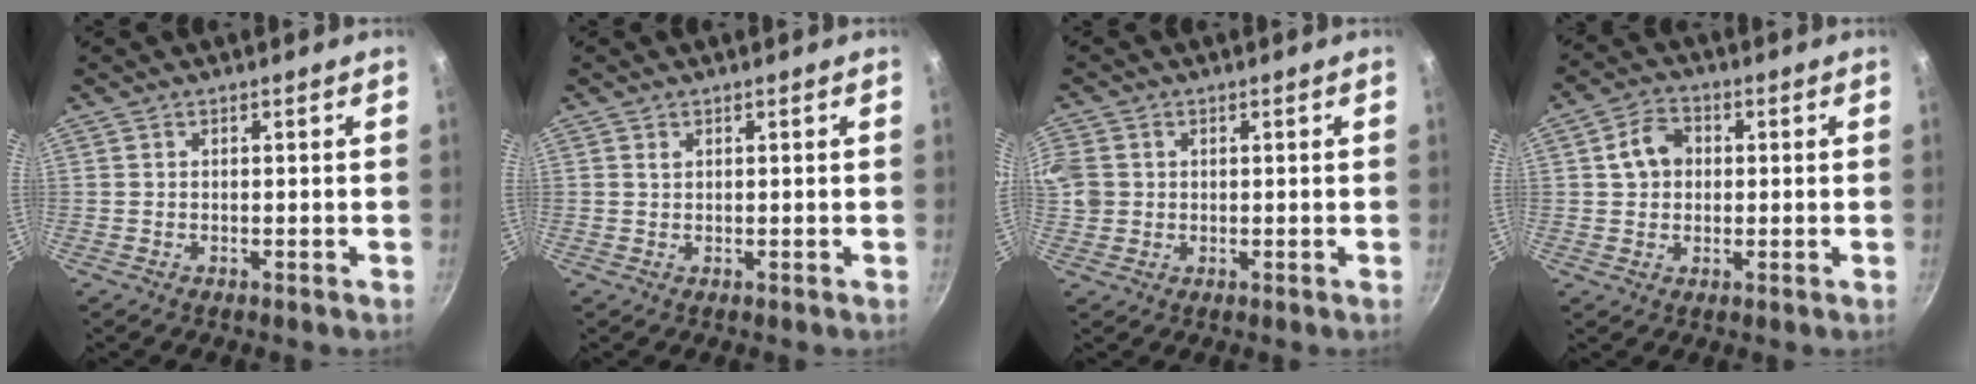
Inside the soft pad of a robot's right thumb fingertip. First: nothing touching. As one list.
[{"total": 0.6, "force": [0.4, 0.3, 0.2], "torque": [-0.003, -0.002, 0.009]}, {"total": 7.4, "force": [1.1, 6.4, 3.5], "torque": [-0.097, 0.006, 0.025]}, {"total": 6.2, "force": [0.9, 4.9, 3.7], "torque": [-0.053, 0.012, 0.012]}]